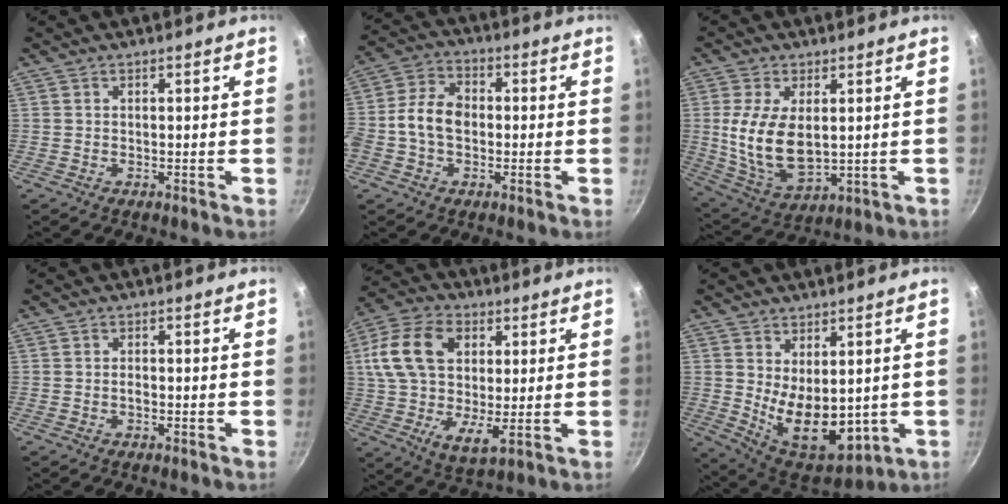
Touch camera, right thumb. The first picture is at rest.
{"total": 9.1, "force": [-0.8, 6.5, 6.3], "torque": [-0.102, 0.026, -0.030]}
{"total": 13.4, "force": [1.4, 7.5, 11.1], "torque": [-0.212, -0.020, 0.041]}
{"total": 1.0, "force": [-0.3, 0.6, 0.7], "torque": [-0.012, 0.004, -0.007]}
{"total": 17.2, "force": [4.4, 10.5, 12.9], "torque": [-0.226, -0.006, 0.068]}
{"total": 12.9, "force": [0.8, 7.4, 10.5], "torque": [-0.134, -0.040, 0.043]}